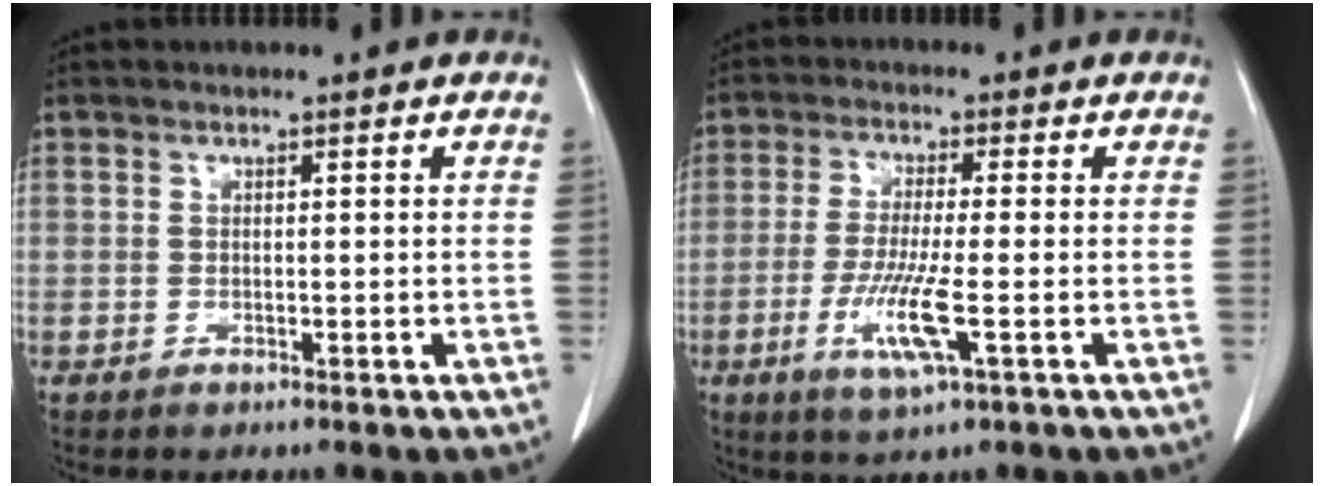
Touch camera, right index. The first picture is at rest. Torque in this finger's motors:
{"motor_torque": [1.55, -0.51, 0.80, 0.19]}